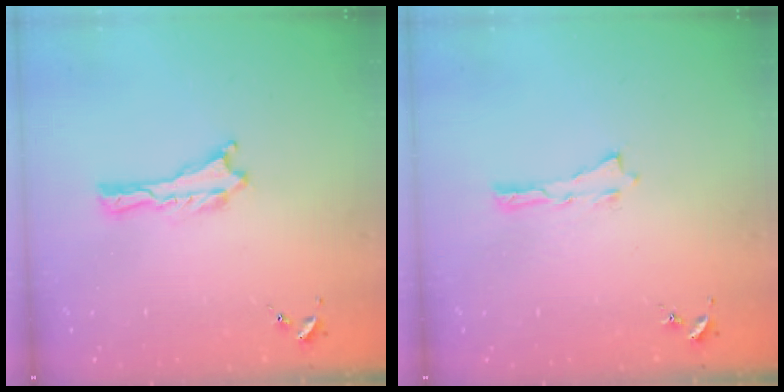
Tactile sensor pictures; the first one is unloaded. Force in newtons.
{"total": 0.0}